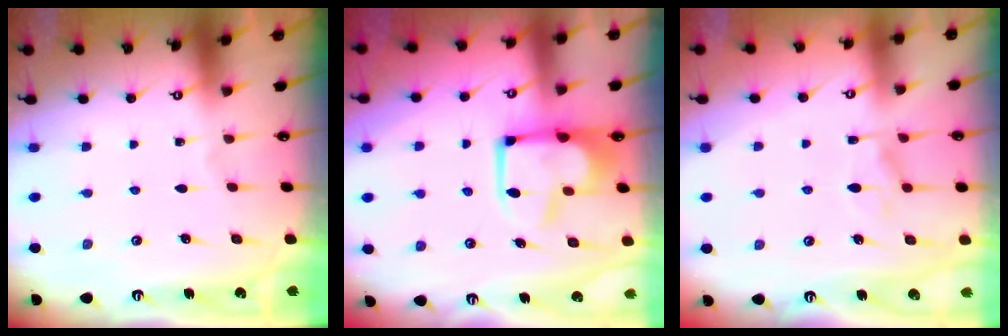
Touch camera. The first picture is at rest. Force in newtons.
{"total": 4.2, "press": 4.1, "slide": 0.8}
{"total": 1.6, "press": 0.4, "slide": 1.6}